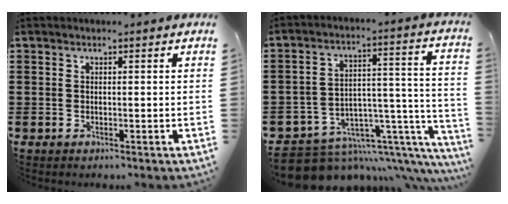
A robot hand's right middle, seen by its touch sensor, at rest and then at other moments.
{"total": 7.2, "force": [-6.2, 3.3, 1.7], "torque": [-0.024, -0.002, -0.104]}